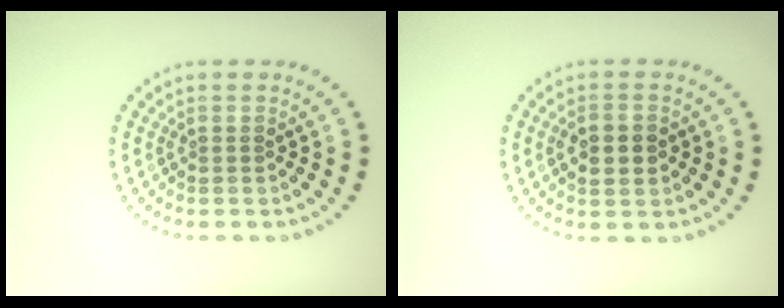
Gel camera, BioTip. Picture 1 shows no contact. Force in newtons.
{"total": 2.3, "press": 2.3, "slide": 0.1}